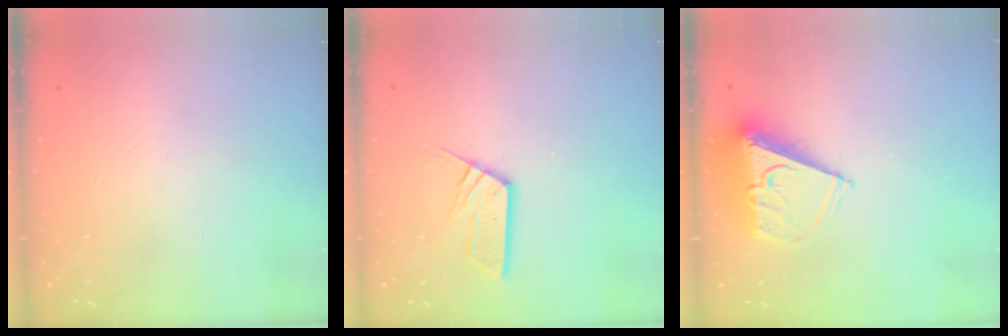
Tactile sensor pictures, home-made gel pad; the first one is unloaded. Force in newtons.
{"total": 9.6, "press": 9.6, "slide": 0.9}
{"total": 8.5, "press": 8.5, "slide": 0.5}